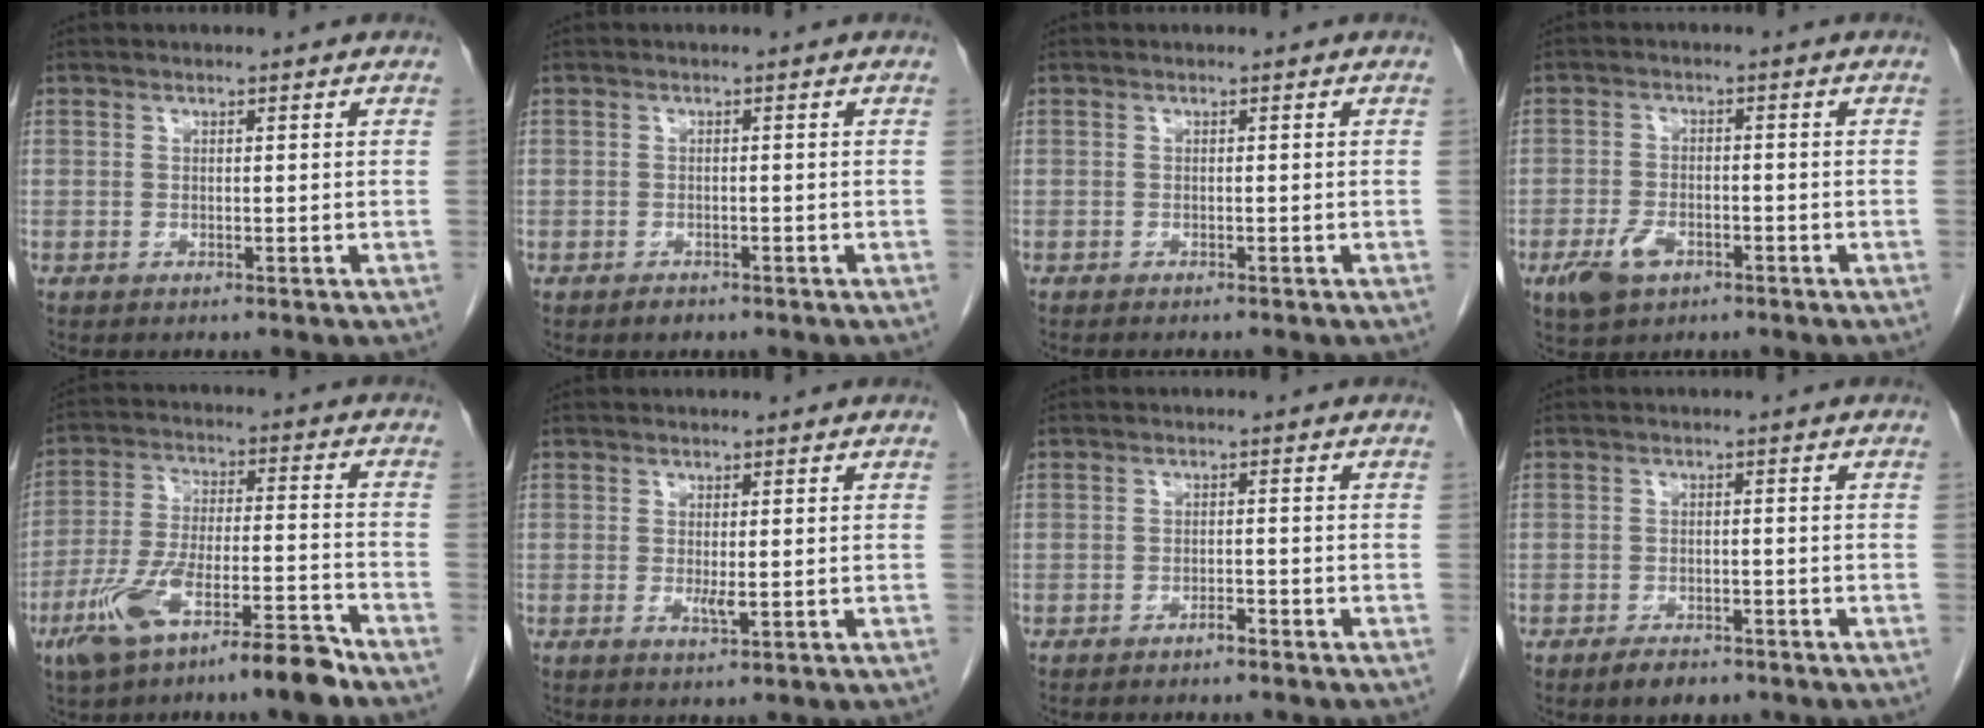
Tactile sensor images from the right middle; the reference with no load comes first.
{"total": 1.1, "force": [-0.9, 0.6, 0.3], "torque": [-0.007, 0.000, -0.012]}
{"total": 1.7, "force": [-1.5, 0.2, 0.7], "torque": [-0.012, -0.002, -0.017]}
{"total": 5.1, "force": [-2.7, 2.8, 3.3], "torque": [-0.070, -0.003, -0.044]}
{"total": 12.7, "force": [-8.6, 1.7, 9.2], "torque": [-0.178, -0.003, -0.152]}
{"total": 1.5, "force": [0.0, 0.3, 1.5], "torque": [-0.028, -0.005, 0.003]}
{"total": 1.7, "force": [-1.5, 0.1, 0.7], "torque": [-0.015, -0.001, -0.022]}
{"total": 3.4, "force": [-2.5, 1.5, 1.7], "torque": [-0.031, -0.001, -0.034]}